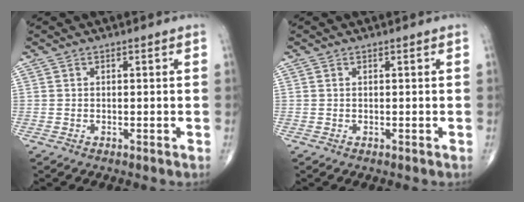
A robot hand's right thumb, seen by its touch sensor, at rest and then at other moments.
{"total": 0.0}